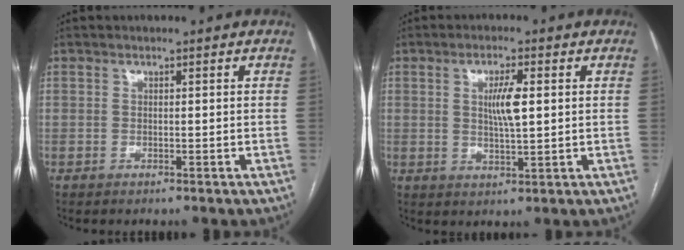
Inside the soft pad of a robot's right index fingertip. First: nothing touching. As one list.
[{"total": 5.0, "force": [1.0, 0.8, 4.8], "torque": [-0.088, 0.001, 0.019]}]